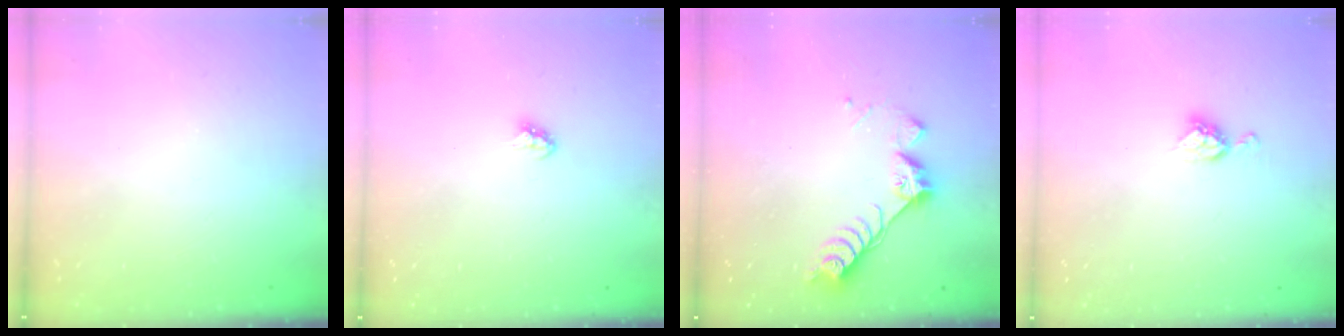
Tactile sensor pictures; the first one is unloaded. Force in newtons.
{"total": 2.9, "press": 2.9, "slide": 0.2}
{"total": 9.8, "press": 9.7, "slide": 1.1}
{"total": 6.5, "press": 6.5, "slide": 0.4}